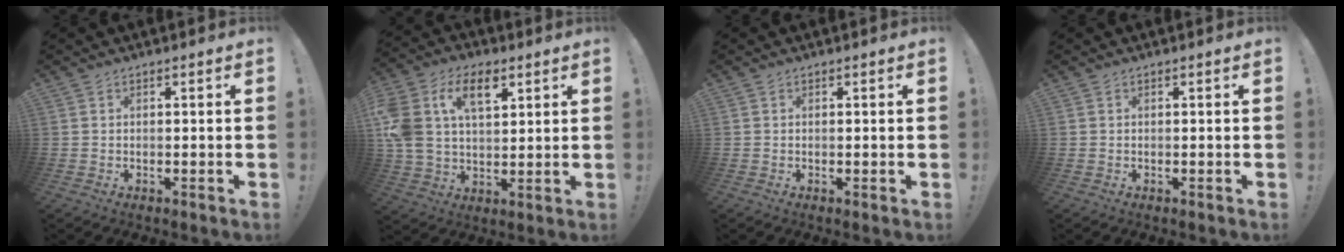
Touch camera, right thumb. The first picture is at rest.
{"total": 15.3, "force": [6.6, 9.7, 9.9], "torque": [-0.198, -0.015, 0.120]}
{"total": 0.0}
{"total": 0.0}